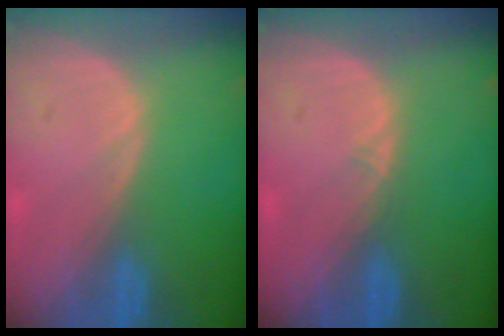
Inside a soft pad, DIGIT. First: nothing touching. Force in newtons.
{"total": 0.6, "press": 0.5, "slide": 0.4}